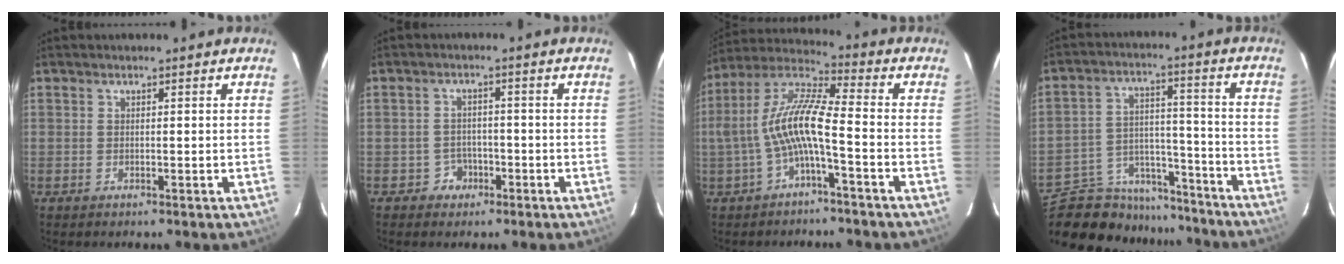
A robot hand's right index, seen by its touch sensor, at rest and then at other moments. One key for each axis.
{"total": 3.6, "fx": -1.9, "fy": 3.0, "fz": 0.1, "tx": -0.003, "ty": 0.015, "tz": -0.029}
{"total": 10.9, "fx": -2.7, "fy": 1.7, "fz": 10.4, "tx": -0.219, "ty": 0.016, "tz": -0.051}
{"total": 18.1, "fx": -15.6, "fy": 8.2, "fz": 4.2, "tx": -0.106, "ty": 0.042, "tz": -0.224}